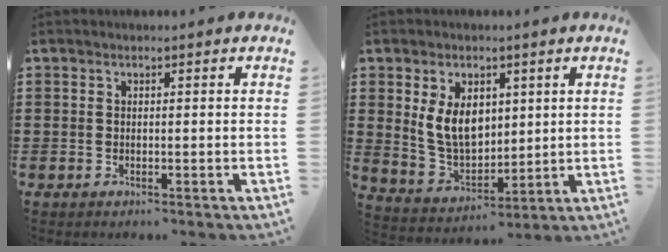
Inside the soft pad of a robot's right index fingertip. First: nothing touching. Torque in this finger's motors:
{"motor_torque": [0.80, 0.10, 0.38, 0.21]}